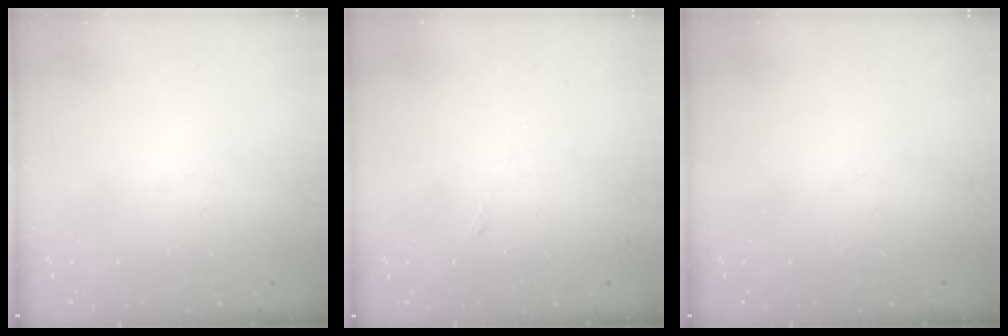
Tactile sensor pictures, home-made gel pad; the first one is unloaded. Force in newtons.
{"total": 5.8, "press": 5.7, "slide": 0.8}
{"total": 0.0}